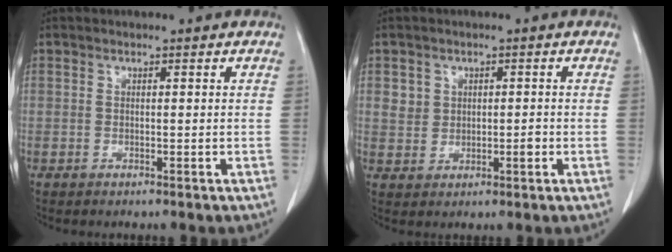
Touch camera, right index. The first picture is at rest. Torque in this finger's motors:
{"motor_torque": [0.14, 0.22, 0.03, 0.03]}